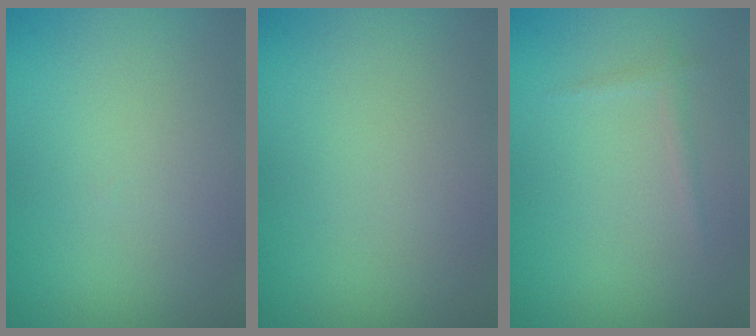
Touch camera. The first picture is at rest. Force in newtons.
{"total": 0.0}
{"total": 0.7, "press": 0.7, "slide": 0.1}